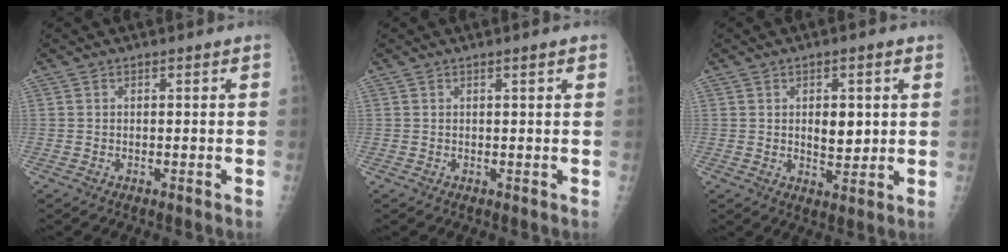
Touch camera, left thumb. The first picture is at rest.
{"total": 1.3, "force": [0.8, 0.0, 1.1], "torque": [-0.015, 0.000, 0.009]}
{"total": 6.1, "force": [1.3, 3.4, 4.9], "torque": [-0.049, -0.010, 0.021]}